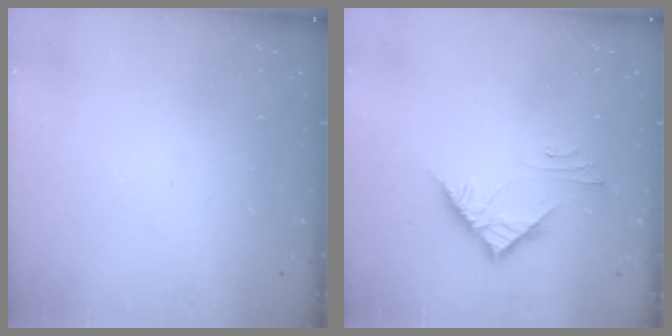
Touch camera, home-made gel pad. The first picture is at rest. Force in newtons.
{"total": 6.2, "press": 6.2, "slide": 0.1}